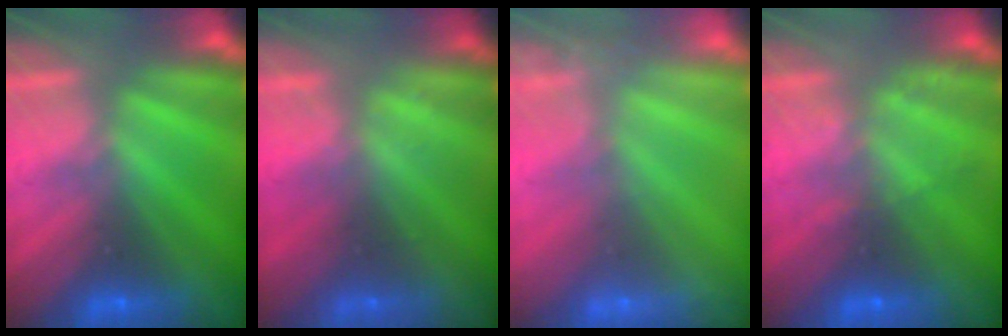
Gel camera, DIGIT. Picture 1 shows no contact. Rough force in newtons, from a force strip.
{"total": 2.3}
{"total": 2.4}
{"total": 2.2}